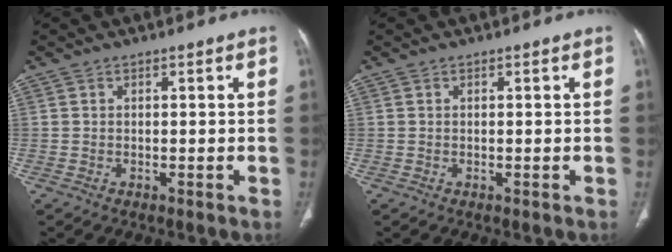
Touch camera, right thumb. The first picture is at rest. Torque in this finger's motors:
{"motor_torque": [0.11, 0.05, -0.08, 0.02, 0.00]}